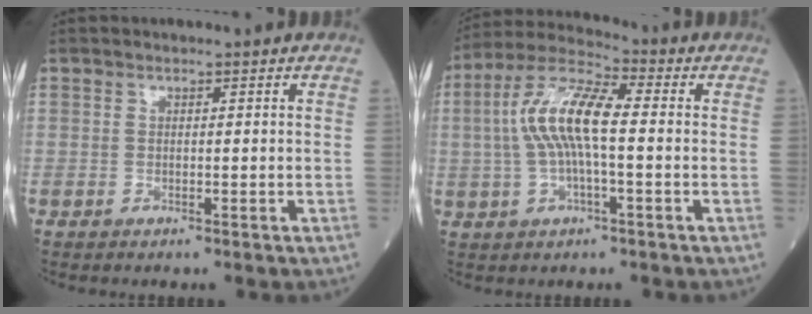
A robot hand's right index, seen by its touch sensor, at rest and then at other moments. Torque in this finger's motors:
{"motor_torque": [1.58, 0.27, 0.87, 0.21]}